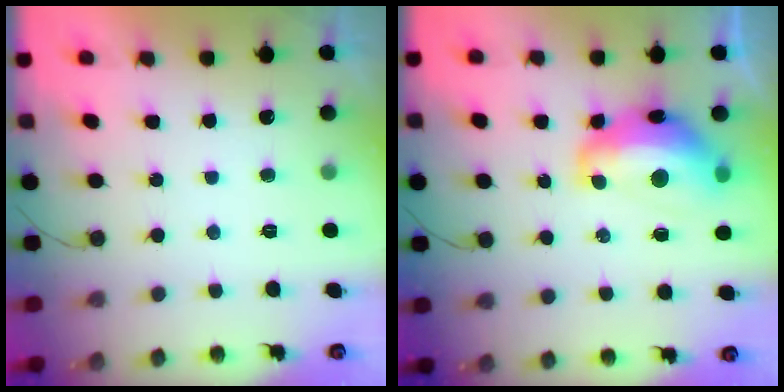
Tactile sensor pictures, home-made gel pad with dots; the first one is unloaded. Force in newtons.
{"total": 14.1, "press": 14.0, "slide": 1.3}